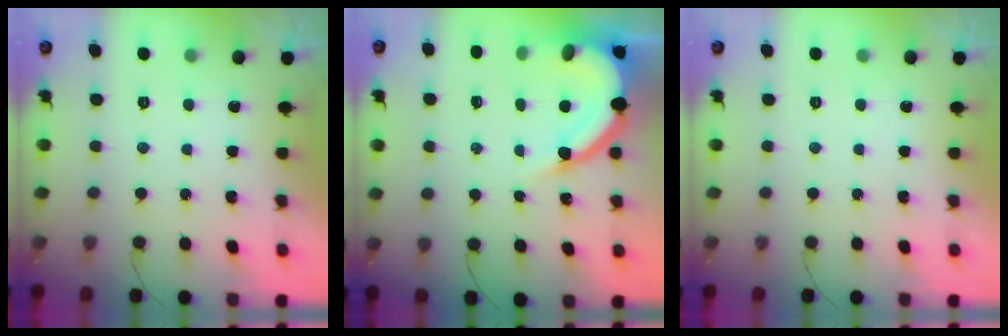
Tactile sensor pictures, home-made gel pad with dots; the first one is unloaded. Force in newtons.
{"total": 11.6, "press": 11.6, "slide": 1.0}
{"total": 0.0}